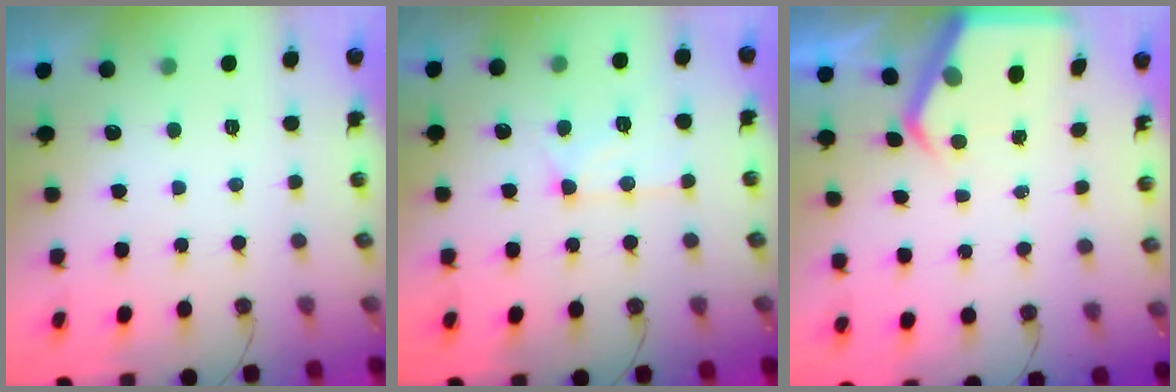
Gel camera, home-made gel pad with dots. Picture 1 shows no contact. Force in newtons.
{"total": 11.9, "press": 11.8, "slide": 0.9}
{"total": 5.4, "press": 5.4, "slide": 0.4}